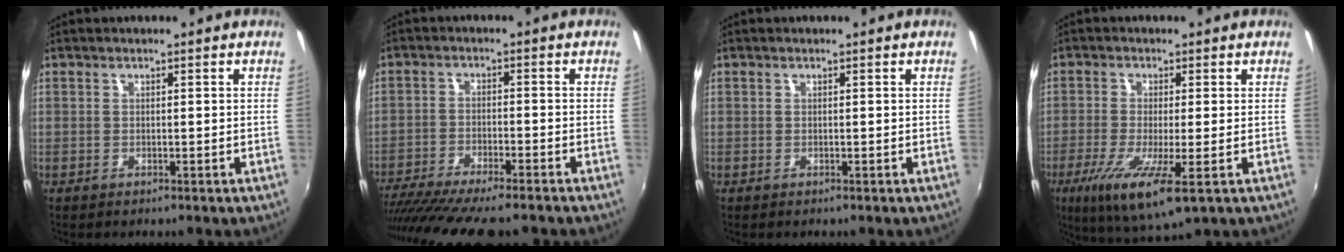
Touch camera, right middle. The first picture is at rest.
{"total": 15.1, "force": [-13.0, 1.3, 7.6], "torque": [-0.155, -0.044, -0.210]}
{"total": 0.0}
{"total": 11.0, "force": [-4.6, 1.6, 9.8], "torque": [-0.203, -0.044, -0.079]}